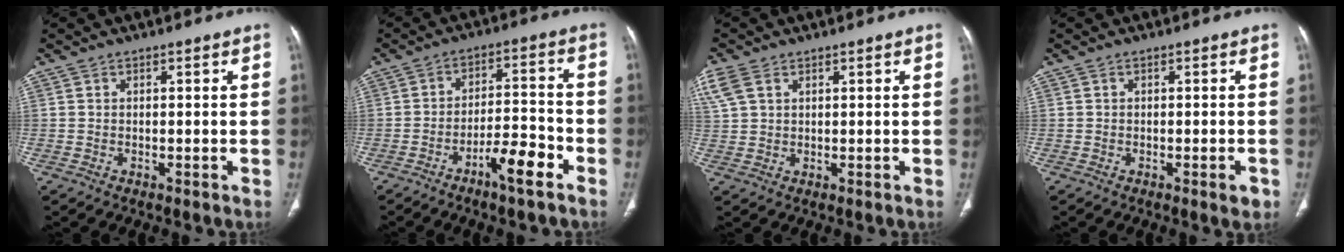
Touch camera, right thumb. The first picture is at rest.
{"total": 8.2, "force": [-5.0, 1.8, 6.2], "torque": [-0.103, 0.039, -0.082]}
{"total": 6.2, "force": [3.0, 3.9, 3.7], "torque": [-0.107, 0.014, 0.071]}
{"total": 2.1, "force": [-1.0, 0.5, 1.8], "torque": [-0.021, -0.002, -0.010]}